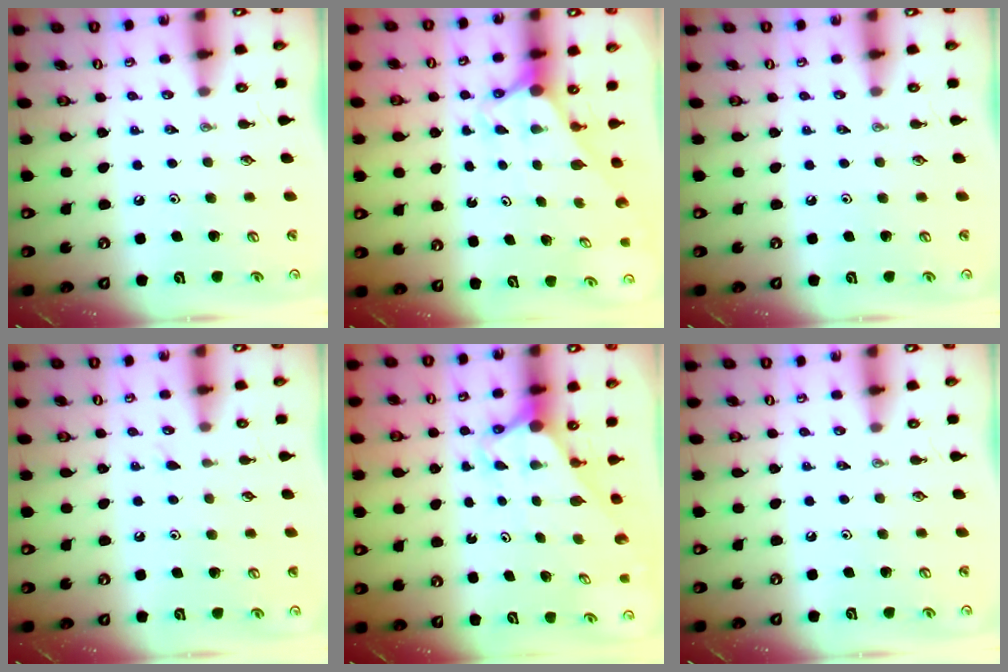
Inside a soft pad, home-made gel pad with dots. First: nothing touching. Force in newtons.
{"total": 3.0, "press": 3.0, "slide": 0.0}
{"total": 0.0}
{"total": 5.0, "press": 5.0, "slide": 0.6}
{"total": 2.6, "press": 2.6, "slide": 0.1}
{"total": 0.0}